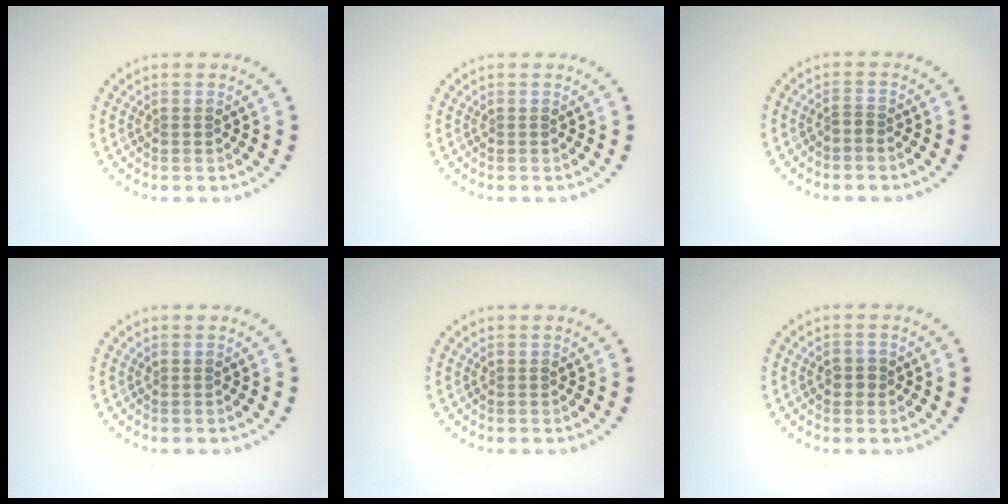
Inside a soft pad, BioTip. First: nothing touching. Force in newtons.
{"total": 0.0}
{"total": 0.8, "press": 0.5, "slide": 0.6}
{"total": 0.0}
{"total": 0.0}
{"total": 1.4, "press": 1.4, "slide": 0.3}